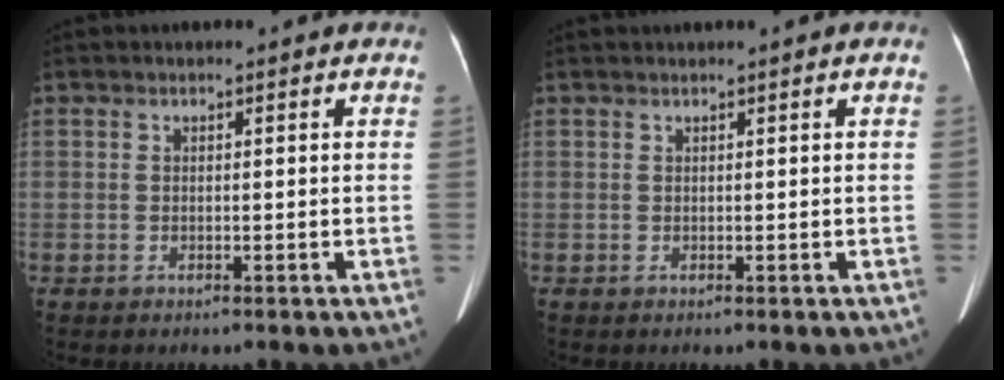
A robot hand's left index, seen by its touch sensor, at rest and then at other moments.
{"total": 0.5, "force": [0.3, -0.1, 0.4], "torque": [-0.011, 0.005, 0.012]}